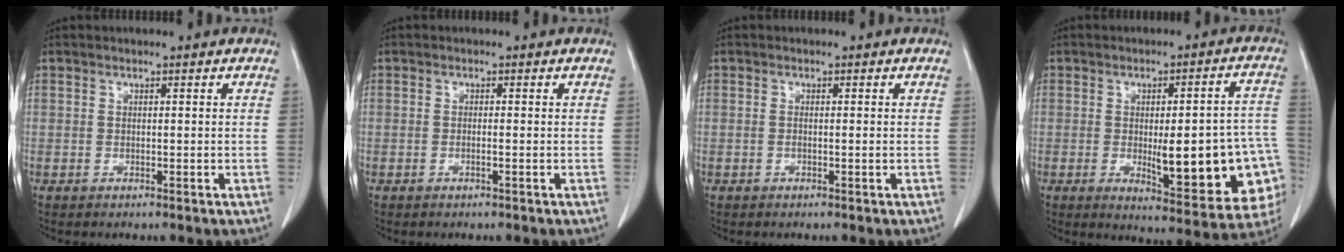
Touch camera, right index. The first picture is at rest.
{"total": 0.7, "force": [-0.3, -0.1, 0.7], "torque": [-0.012, 0.001, -0.005]}
{"total": 0.9, "force": [-0.2, 0.0, 0.9], "torque": [-0.015, 0.000, -0.001]}
{"total": 18.8, "force": [-3.5, 4.7, 17.9], "torque": [-0.153, 0.021, -0.021]}